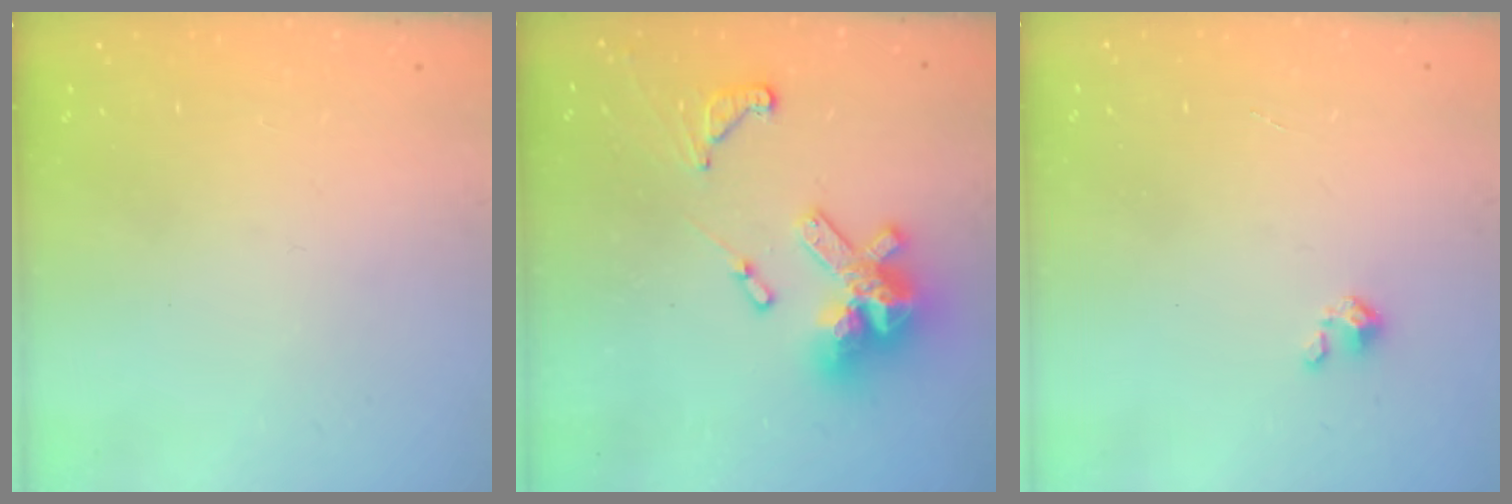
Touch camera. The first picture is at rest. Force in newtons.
{"total": 17.1, "press": 17.0, "slide": 1.0}
{"total": 0.0}